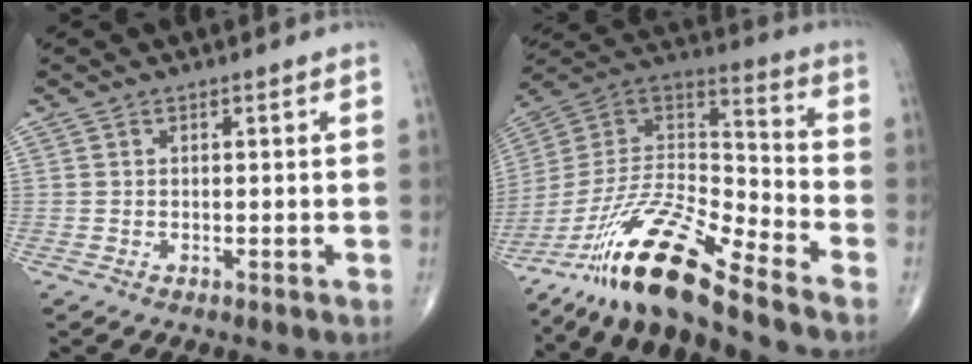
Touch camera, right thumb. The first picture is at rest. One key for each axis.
{"total": 19.3, "fx": -14.9, "fy": 3.0, "fz": 11.9, "tx": -0.223, "ty": 0.075, "tz": -0.281}